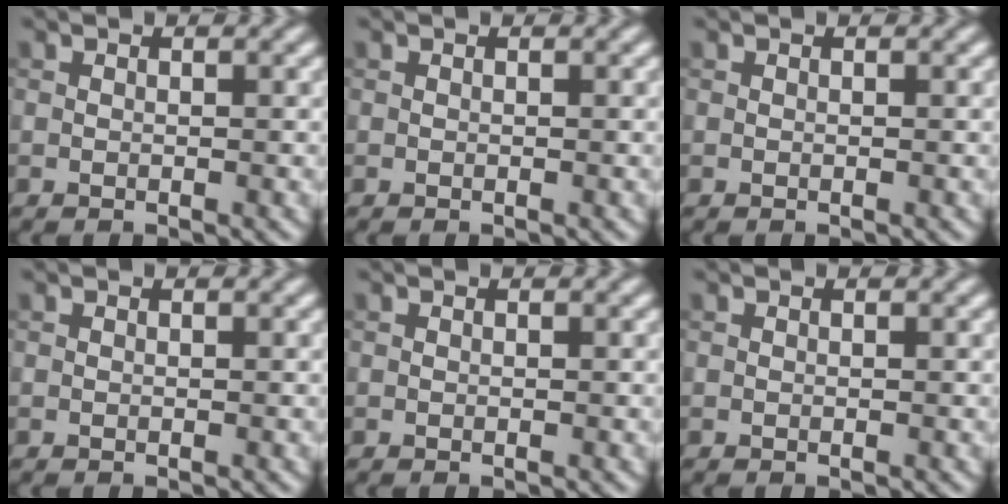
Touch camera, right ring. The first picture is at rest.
{"total": 0.0}
{"total": 0.0}
{"total": 0.0}
{"total": 0.0}
{"total": 0.0}